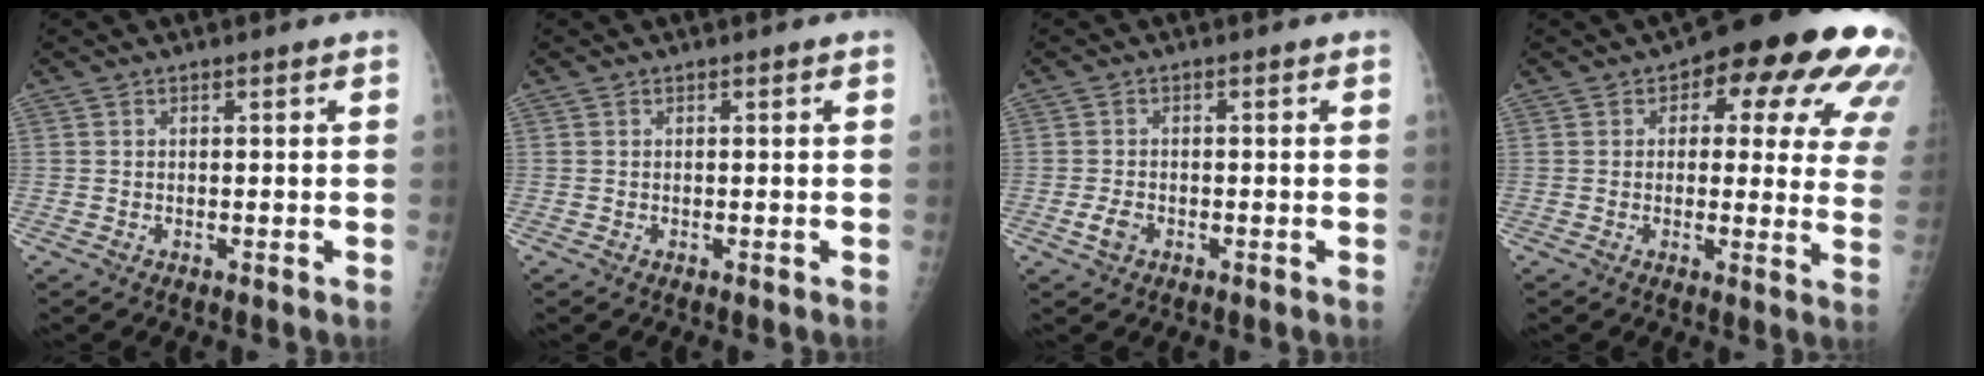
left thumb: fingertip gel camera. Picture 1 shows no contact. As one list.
[{"total": 0.0}, {"total": 2.6, "force": [-1.2, 1.7, 1.6], "torque": [-0.030, 0.004, -0.022]}, {"total": 20.0, "force": [8.9, 8.9, 15.6], "torque": [-0.145, -0.013, 0.096]}]